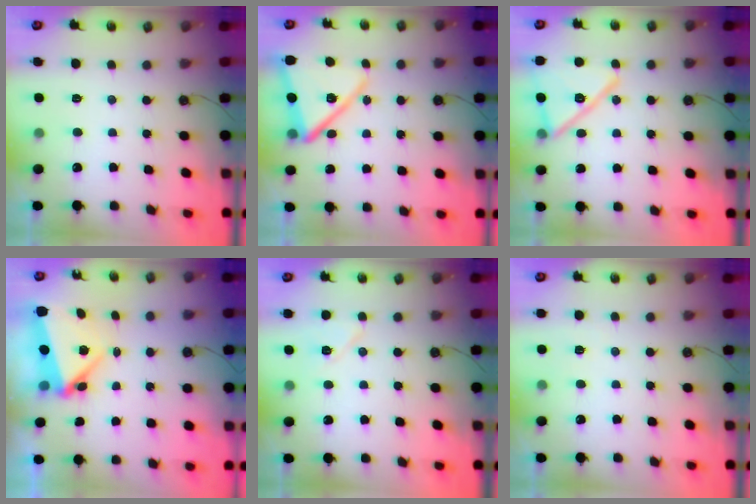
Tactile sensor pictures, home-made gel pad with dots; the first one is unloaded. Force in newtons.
{"total": 14.9, "press": 14.8, "slide": 1.5}
{"total": 17.8, "press": 17.7, "slide": 2.4}
{"total": 5.4, "press": 5.4, "slide": 0.5}
{"total": 7.2, "press": 7.2, "slide": 0.6}
{"total": 1.7, "press": 1.7, "slide": 0.4}